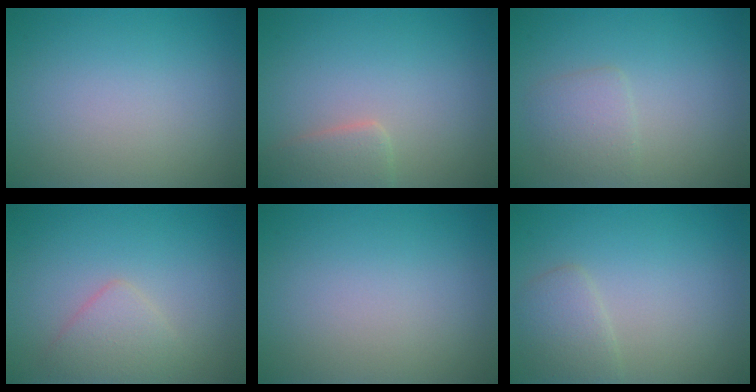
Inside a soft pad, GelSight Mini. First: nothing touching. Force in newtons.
{"total": 2.4, "press": 2.4, "slide": 0.1}
{"total": 1.9, "press": 1.9, "slide": 0.0}
{"total": 2.3, "press": 2.3, "slide": 0.1}
{"total": 0.0}
{"total": 2.1, "press": 2.1, "slide": 0.2}